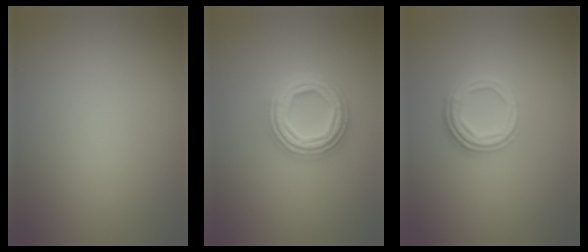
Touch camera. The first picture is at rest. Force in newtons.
{"total": 4.7, "press": 4.6, "slide": 0.7}
{"total": 3.5, "press": 2.6, "slide": 2.3}